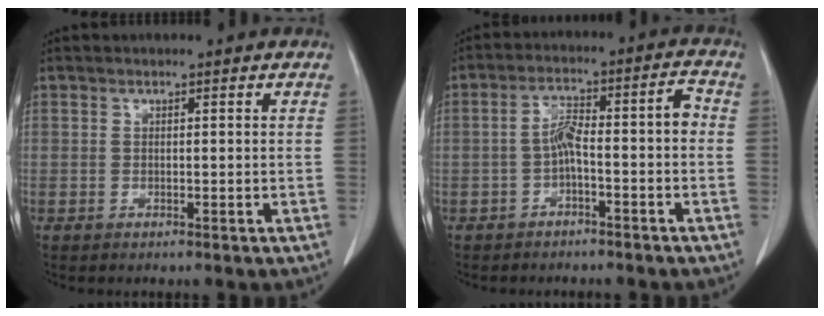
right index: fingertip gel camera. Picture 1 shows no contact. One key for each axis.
{"total": 6.5, "fx": -1.6, "fy": 1.3, "fz": 6.1, "tx": -0.109, "ty": 0.036, "tz": -0.027}